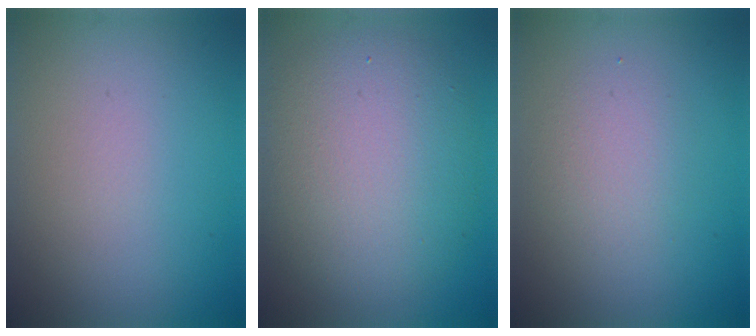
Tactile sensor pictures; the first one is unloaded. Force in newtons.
{"total": 7.7, "press": 7.7, "slide": 0.8}
{"total": 2.2, "press": 2.1, "slide": 0.2}